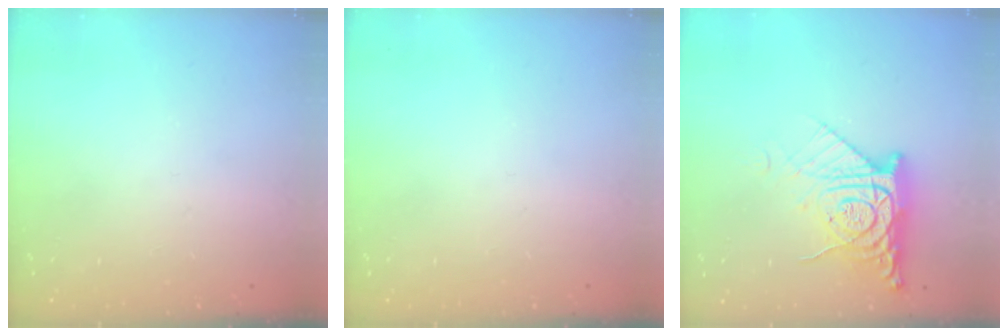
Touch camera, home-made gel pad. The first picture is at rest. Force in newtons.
{"total": 0.0}
{"total": 12.1, "press": 12.0, "slide": 1.4}